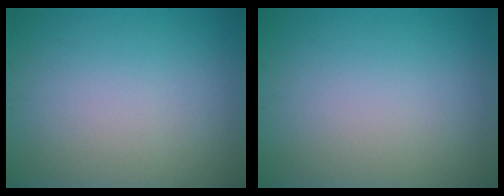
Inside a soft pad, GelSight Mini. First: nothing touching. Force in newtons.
{"total": 0.0}